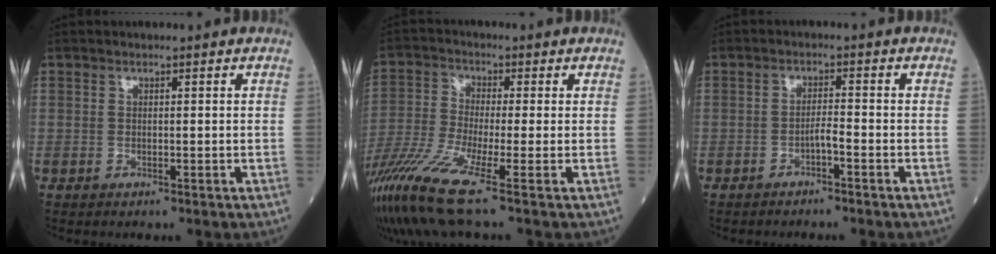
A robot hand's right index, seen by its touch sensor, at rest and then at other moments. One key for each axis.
{"total": 13.0, "fx": -8.2, "fy": -0.4, "fz": 10.0, "tx": -0.210, "ty": -0.040, "tz": -0.158}
{"total": 1.8, "fx": -1.2, "fy": 0.0, "fz": 1.4, "tx": -0.022, "ty": 0.002, "tz": -0.024}